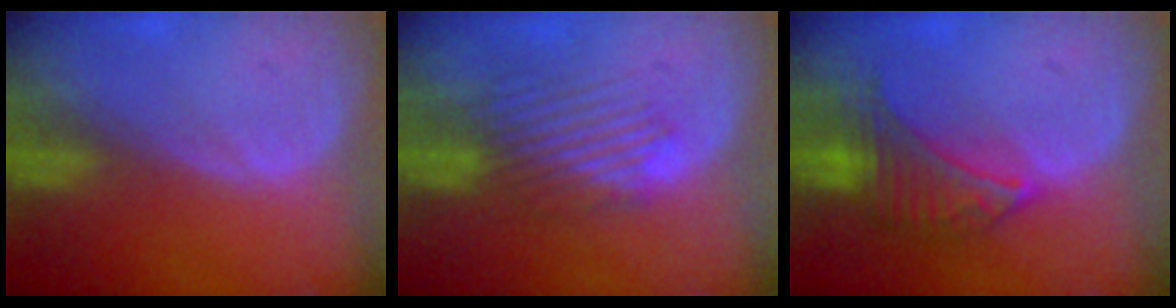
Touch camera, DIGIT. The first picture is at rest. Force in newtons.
{"total": 5.4, "press": 5.1, "slide": 1.7}
{"total": 6.7, "press": 6.6, "slide": 0.7}